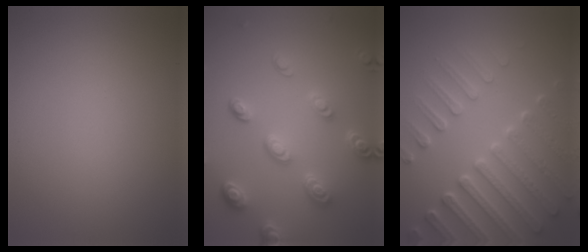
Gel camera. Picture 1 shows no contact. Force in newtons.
{"total": 5.0, "press": 3.8, "slide": 3.2}
{"total": 7.2, "press": 5.7, "slide": 4.4}